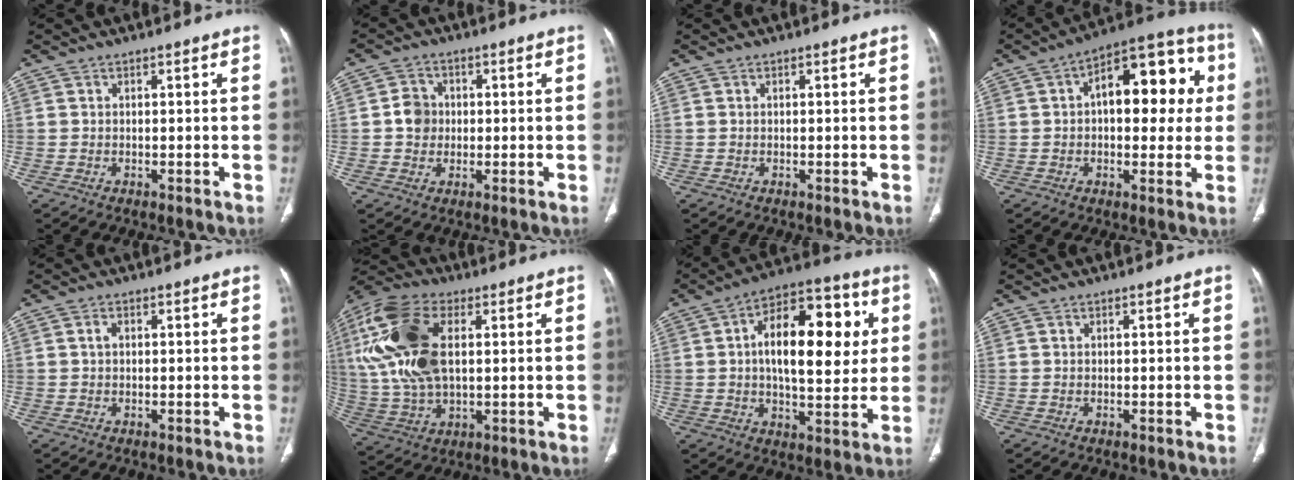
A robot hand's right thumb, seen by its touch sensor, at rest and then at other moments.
{"total": 4.6, "force": [0.1, 4.2, 1.9], "torque": [-0.014, 0.005, -0.003]}
{"total": 0.0}
{"total": 17.9, "force": [2.8, 9.4, 14.9], "torque": [-0.156, 0.034, 0.032]}
{"total": 1.1, "force": [0.2, 0.8, 0.8], "torque": [-0.013, 0.004, 0.003]}
{"total": 19.9, "force": [4.2, 10.9, 16.1], "torque": [-0.352, 0.004, 0.076]}
{"total": 19.8, "force": [3.7, 9.7, 16.9], "torque": [-0.217, 0.014, 0.046]}
{"total": 0.0}